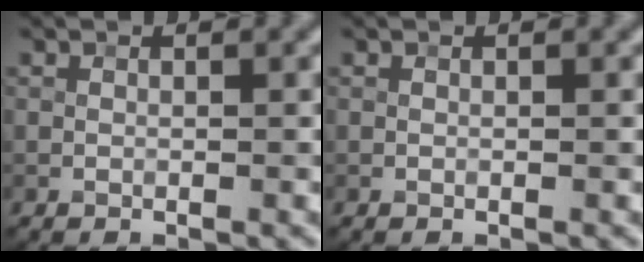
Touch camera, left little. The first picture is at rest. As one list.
[{"total": 0.0}]